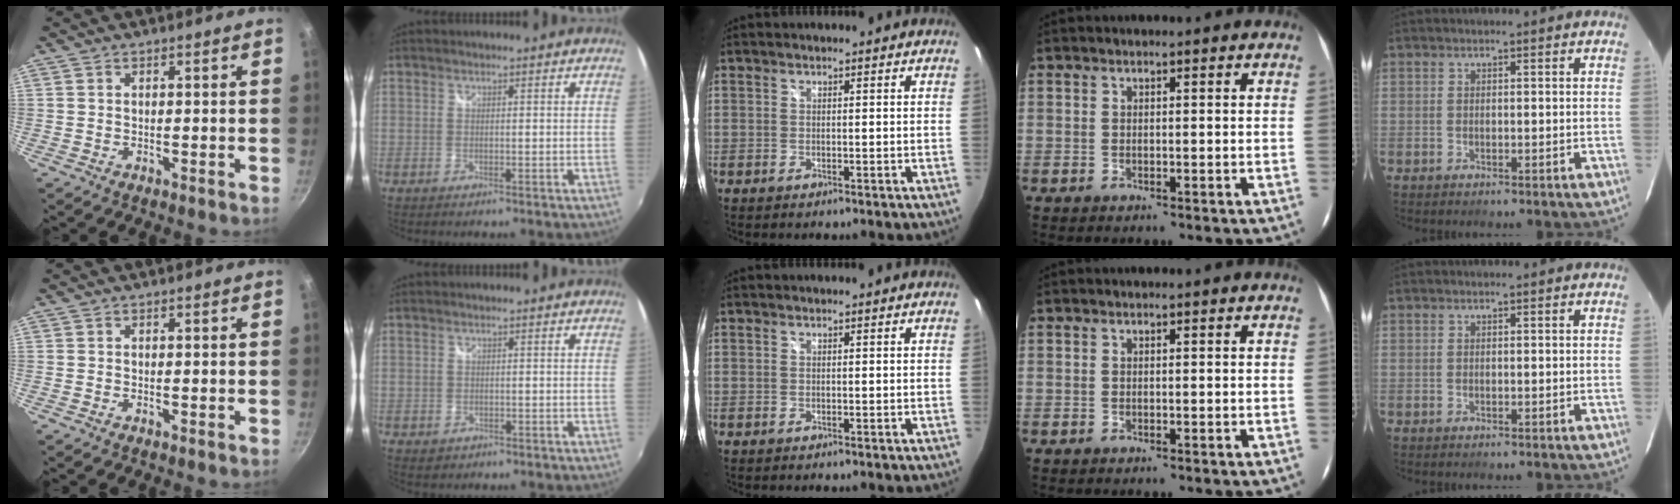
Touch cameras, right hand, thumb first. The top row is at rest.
{"index": {"total": 1.6, "force": [-0.6, 1.4, 0.5], "torque": [-0.010, -0.005, -0.007]}}